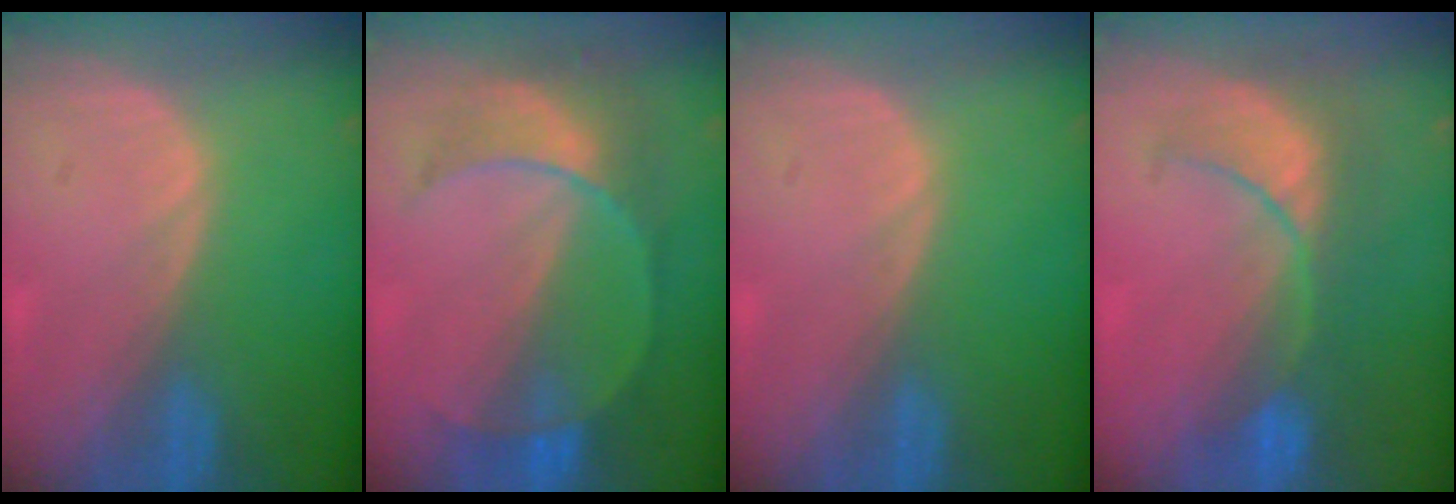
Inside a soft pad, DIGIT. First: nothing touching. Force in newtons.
{"total": 7.3, "press": 7.2, "slide": 0.9}
{"total": 0.0}
{"total": 7.9, "press": 7.8, "slide": 1.3}